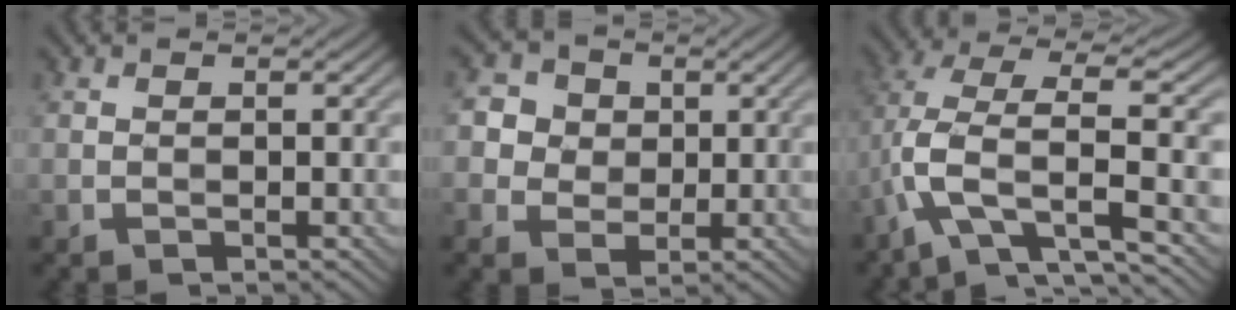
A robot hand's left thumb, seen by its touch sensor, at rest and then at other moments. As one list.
[{"total": 5.2, "force": [1.3, 4.7, 1.7], "torque": [-0.070, 0.008, 0.019]}, {"total": 8.8, "force": [-2.5, 3.1, 7.9], "torque": [-0.164, 0.015, -0.064]}]